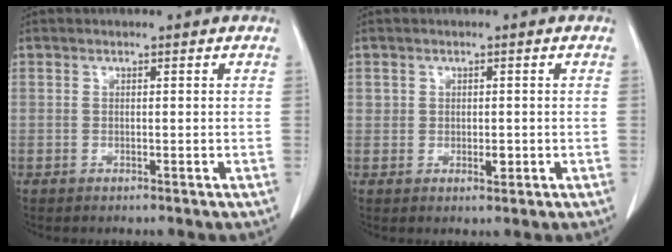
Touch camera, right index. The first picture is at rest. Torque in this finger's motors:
{"motor_torque": [-0.04, 0.04, 0.07, 0.02]}